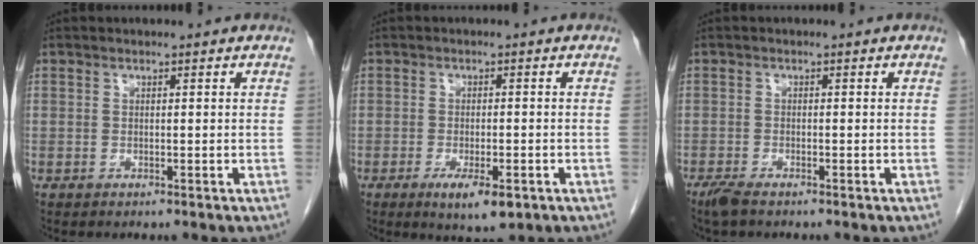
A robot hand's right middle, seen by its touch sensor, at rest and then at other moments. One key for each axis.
{"total": 5.7, "fx": -2.9, "fy": 1.7, "fz": 4.6, "tx": -0.073, "ty": -0.009, "tz": -0.037}
{"total": 2.7, "fx": -2.1, "fy": 0.7, "fz": 1.6, "tx": -0.038, "ty": -0.008, "tz": -0.039}